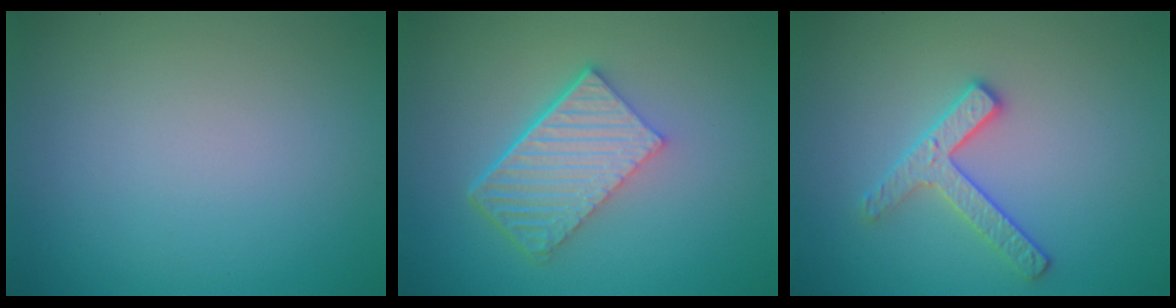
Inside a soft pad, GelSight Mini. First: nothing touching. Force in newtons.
{"total": 6.1, "press": 4.1, "slide": 4.4}
{"total": 2.6, "press": 2.5, "slide": 0.6}